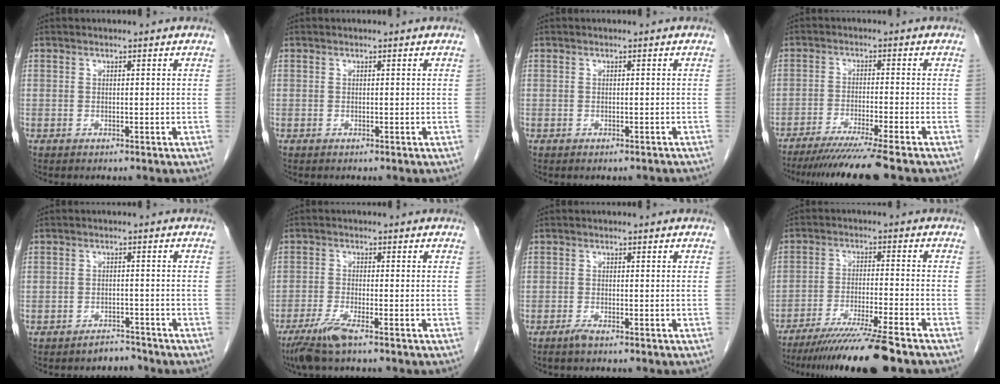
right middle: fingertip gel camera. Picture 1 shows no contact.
{"total": 0.0}
{"total": 1.9, "force": [-1.8, 0.5, 0.6], "torque": [-0.005, -0.004, -0.023]}
{"total": 10.9, "force": [-9.0, -1.9, 5.7], "torque": [-0.062, -0.038, -0.142]}
{"total": 2.0, "force": [-1.9, 0.6, -0.3], "torque": [0.009, 0.001, -0.028]}
{"total": 5.0, "force": [-3.4, 0.2, 3.6], "torque": [-0.080, -0.015, -0.069]}
{"total": 1.2, "force": [-1.0, 0.0, 0.7], "torque": [-0.020, -0.003, -0.020]}
{"total": 11.7, "force": [-9.3, -1.3, 6.9], "torque": [-0.099, -0.038, -0.154]}